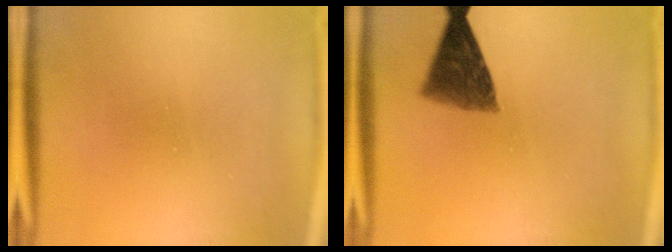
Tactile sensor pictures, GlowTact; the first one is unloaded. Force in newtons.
{"total": 8.2}